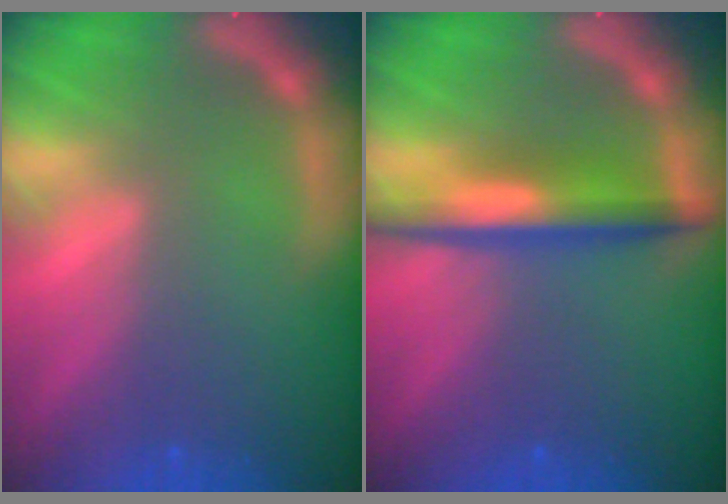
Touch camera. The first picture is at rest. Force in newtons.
{"total": 5.0}